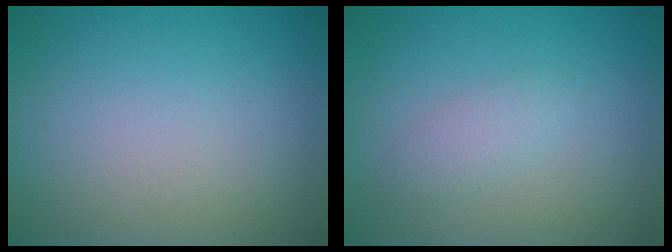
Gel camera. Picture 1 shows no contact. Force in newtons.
{"total": 1.7, "press": 1.6, "slide": 0.1}